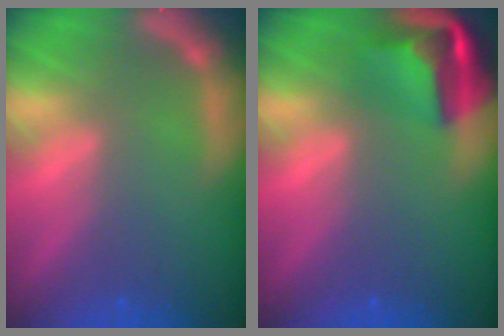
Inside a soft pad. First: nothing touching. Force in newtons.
{"total": 6.4}